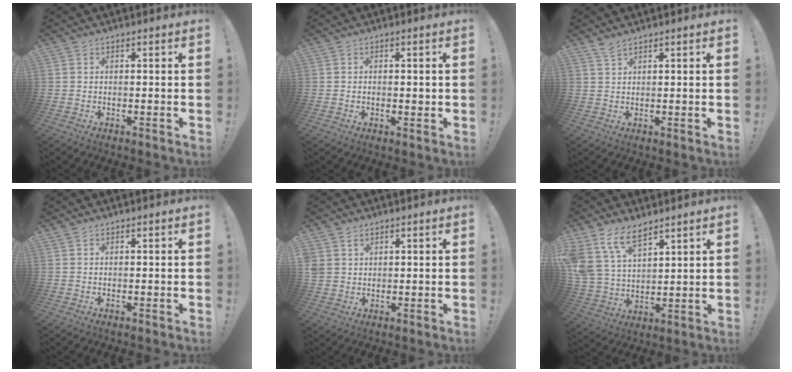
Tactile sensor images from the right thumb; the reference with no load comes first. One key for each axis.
{"total": 1.2, "fx": -0.1, "fy": 1.0, "fz": 0.6, "tx": -0.008, "ty": 0.004, "tz": -0.002}
{"total": 2.0, "fx": 1.6, "fy": 0.5, "fz": 0.9, "tx": -0.020, "ty": -0.004, "tz": 0.031}
{"total": 0.0}
{"total": 3.0, "fx": 1.8, "fy": 2.3, "fz": 0.8, "tx": -0.013, "ty": -0.011, "tz": 0.037}
{"total": 13.1, "fx": 9.0, "fy": 6.7, "fz": 6.8, "tx": -0.140, "ty": -0.052, "tz": 0.174}